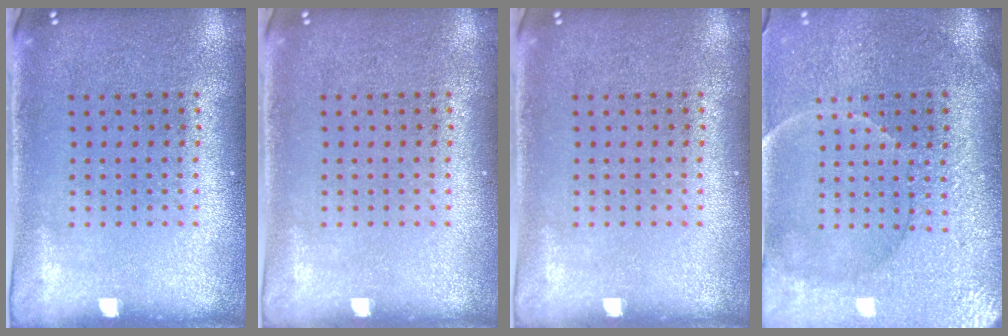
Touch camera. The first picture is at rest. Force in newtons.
{"total": 0.0}
{"total": 0.0}
{"total": 3.8, "press": 3.5, "slide": 1.5}